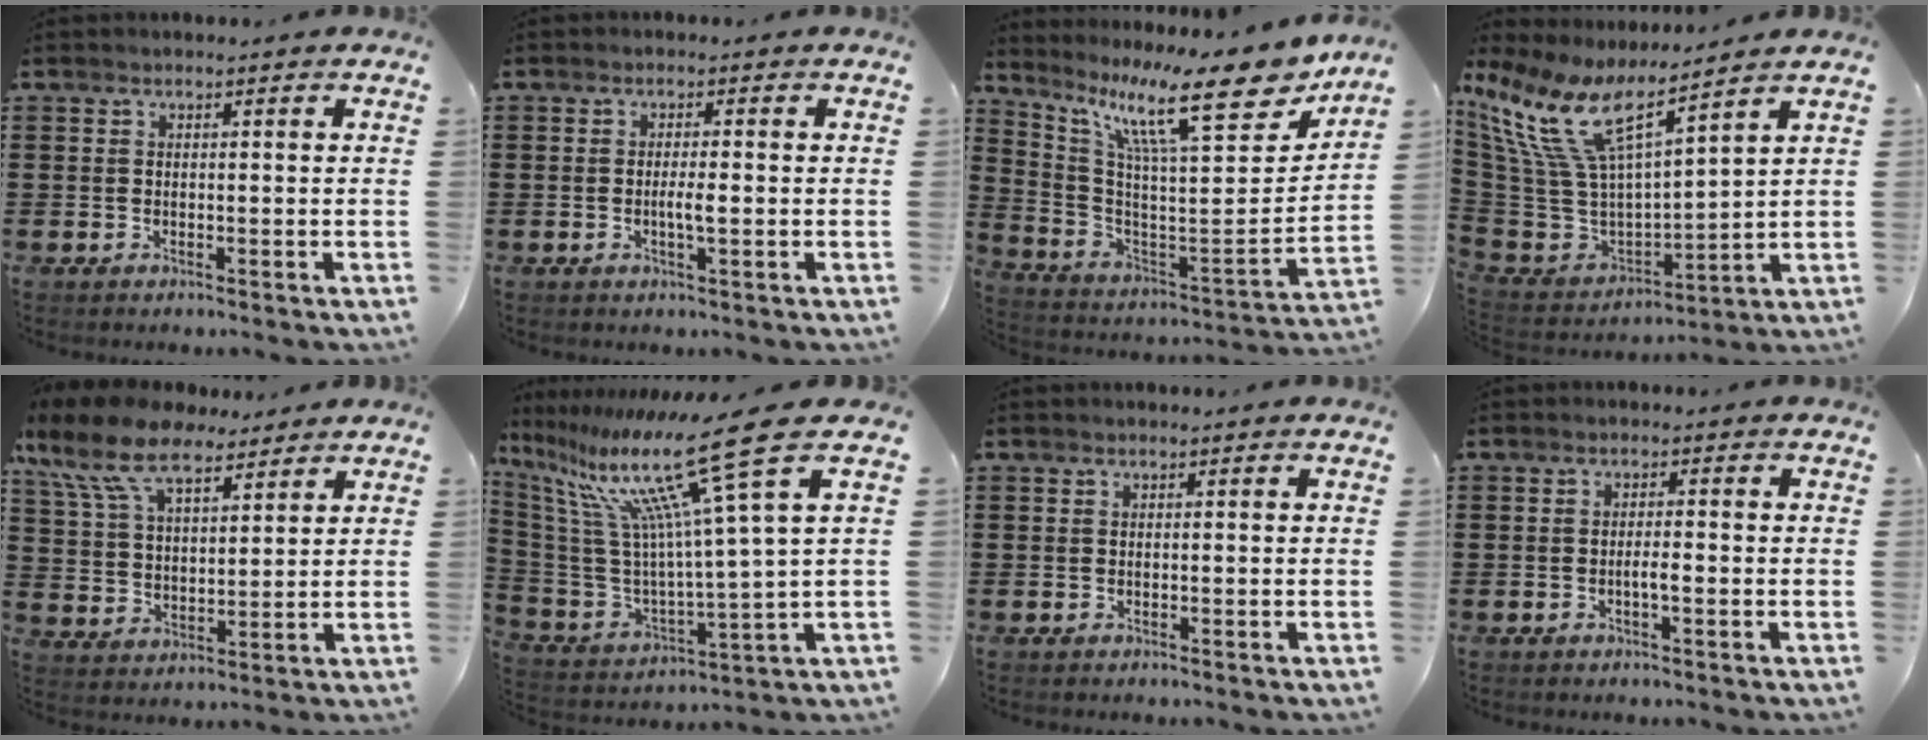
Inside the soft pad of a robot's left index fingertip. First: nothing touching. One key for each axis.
{"total": 2.4, "fx": -0.3, "fy": 0.3, "fz": 2.4, "tx": -0.044, "ty": -0.003, "tz": -0.006}
{"total": 15.5, "fx": 10.6, "fy": 2.4, "fz": 11.0, "tx": -0.213, "ty": -0.067, "tz": 0.167}
{"total": 12.0, "fx": 7.3, "fy": 3.8, "fz": 8.8, "tx": -0.224, "ty": -0.059, "tz": 0.124}
{"total": 11.2, "fx": 8.3, "fy": 4.4, "fz": 6.2, "tx": -0.153, "ty": -0.017, "tz": 0.152}
{"total": 18.7, "fx": 11.6, "fy": 0.8, "fz": 14.6, "tx": -0.312, "ty": -0.078, "tz": 0.173}
{"total": 0.0}
{"total": 1.8, "fx": -0.6, "fy": 0.3, "fz": 1.7, "tx": -0.032, "ty": 0.001, "tz": -0.010}